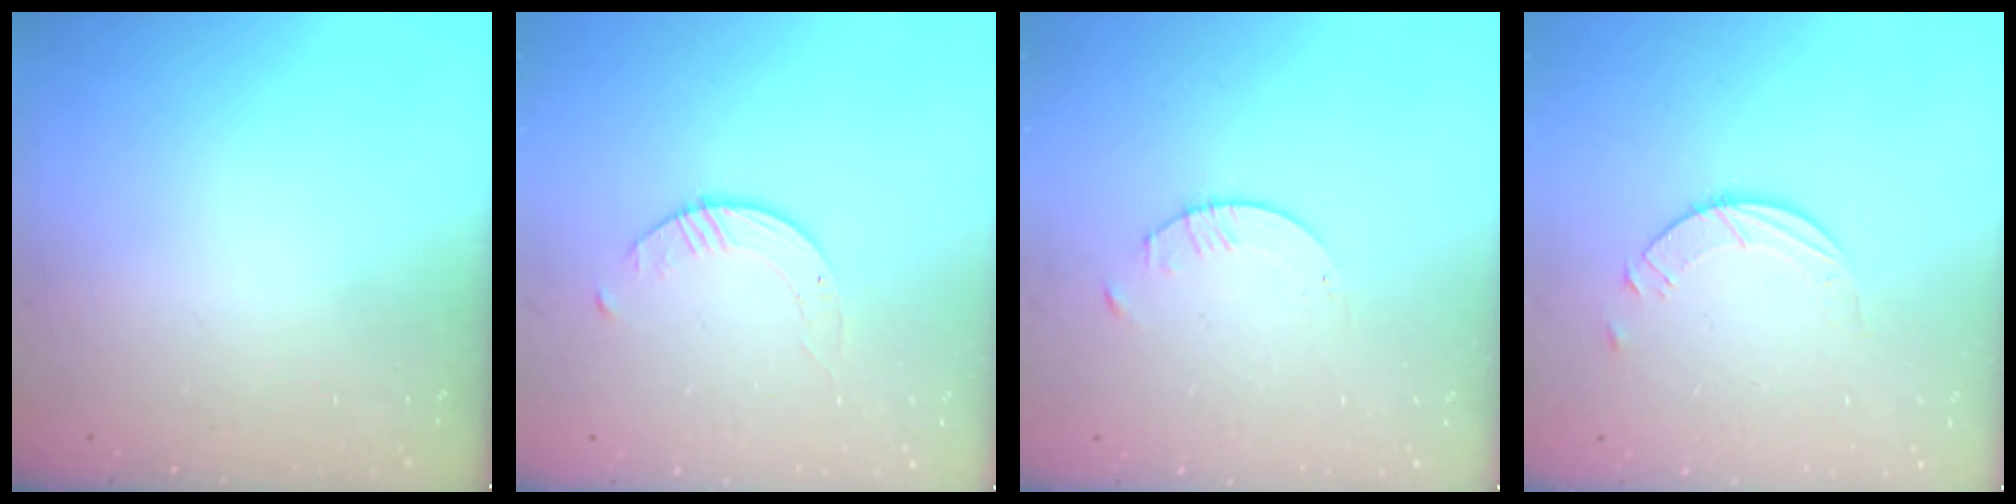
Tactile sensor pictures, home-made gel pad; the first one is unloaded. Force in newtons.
{"total": 1.7, "press": 1.7, "slide": 0.2}
{"total": 1.6, "press": 1.6, "slide": 0.2}
{"total": 6.0, "press": 6.0, "slide": 0.6}